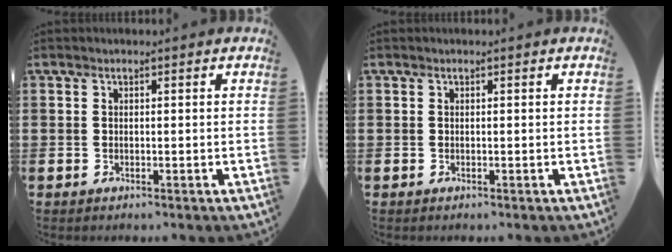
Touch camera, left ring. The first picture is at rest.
{"total": 0.0}